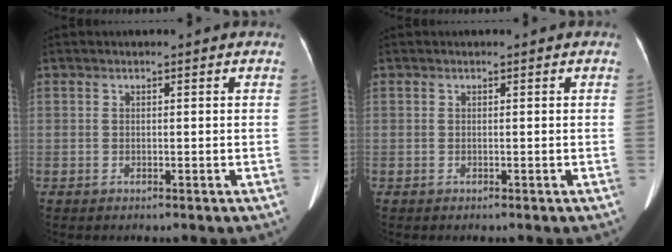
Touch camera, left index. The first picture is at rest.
{"total": 0.0}